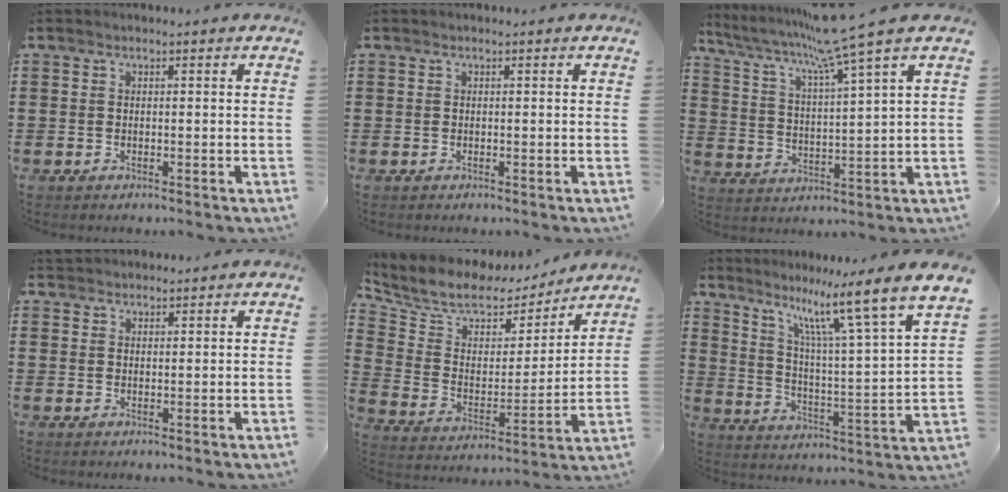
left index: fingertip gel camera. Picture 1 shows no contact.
{"total": 0.0}
{"total": 8.6, "force": [6.8, -1.3, 5.1], "torque": [-0.125, -0.042, 0.107]}
{"total": 1.7, "force": [1.6, 0.6, -0.2], "torque": [-0.001, 0.003, 0.033]}
{"total": 7.9, "force": [6.6, 3.8, 2.2], "torque": [-0.078, -0.042, 0.109]}
{"total": 11.1, "force": [7.9, 0.0, 7.7], "torque": [-0.155, -0.064, 0.114]}